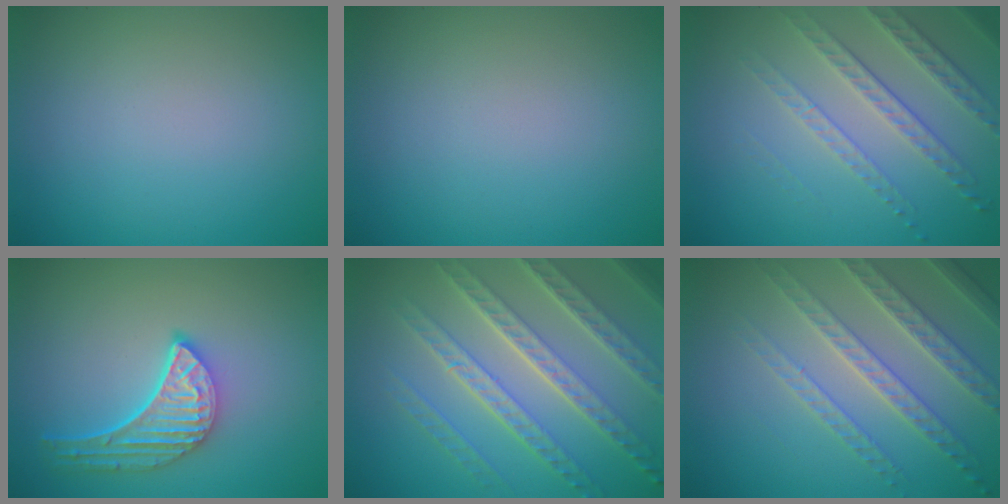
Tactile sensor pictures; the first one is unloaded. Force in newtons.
{"total": 0.0}
{"total": 3.5, "press": 3.2, "slide": 1.4}
{"total": 4.8, "press": 3.7, "slide": 3.0}
{"total": 7.8, "press": 5.4, "slide": 5.6}
{"total": 4.2, "press": 4.1, "slide": 0.9}